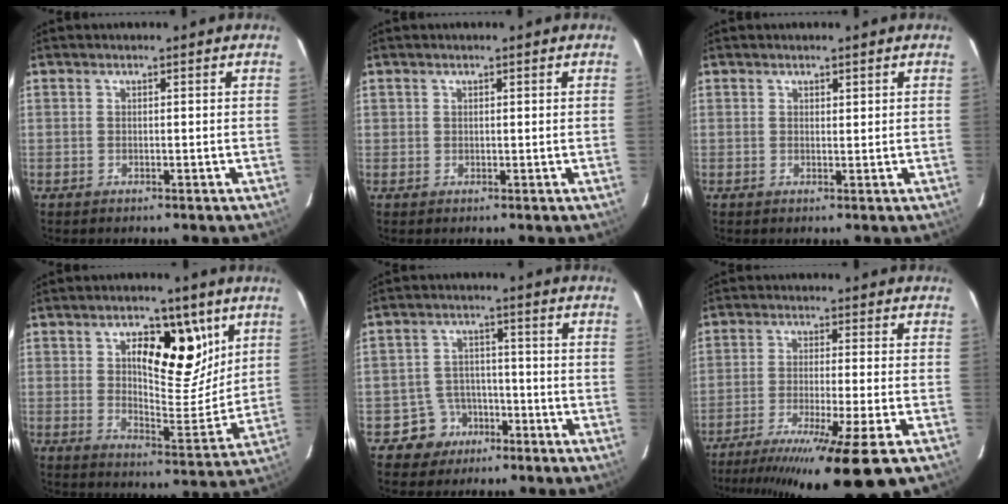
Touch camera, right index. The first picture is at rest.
{"total": 0.6, "force": [0.3, 0.5, 0.0], "torque": [0.008, 0.003, 0.002]}
{"total": 0.7, "force": [0.5, 0.3, 0.4], "torque": [-0.005, -0.001, 0.007]}
{"total": 12.8, "force": [5.5, 5.4, 10.2], "torque": [-0.143, 0.004, 0.091]}
{"total": 5.5, "force": [-2.9, 4.7, 0.0], "torque": [0.007, 0.015, -0.042]}
{"total": 16.2, "force": [-11.5, -1.3, 11.3], "torque": [-0.154, -0.051, -0.184]}